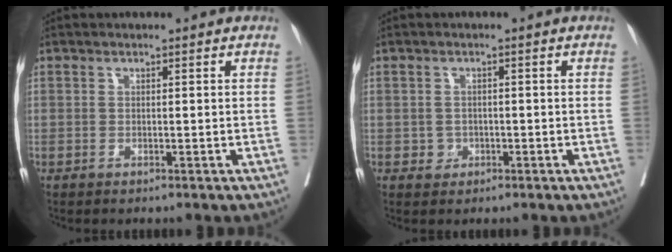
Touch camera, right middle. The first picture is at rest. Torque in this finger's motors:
{"motor_torque": [-0.07, 0.07, -0.01, -0.01]}